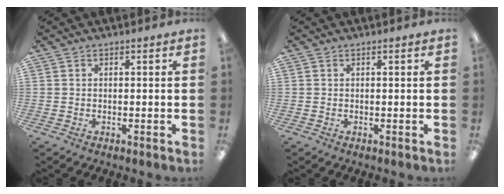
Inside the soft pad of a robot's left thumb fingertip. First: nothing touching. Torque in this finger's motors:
{"motor_torque": [-0.11, -0.10, 0.04, -0.02, 0.00]}